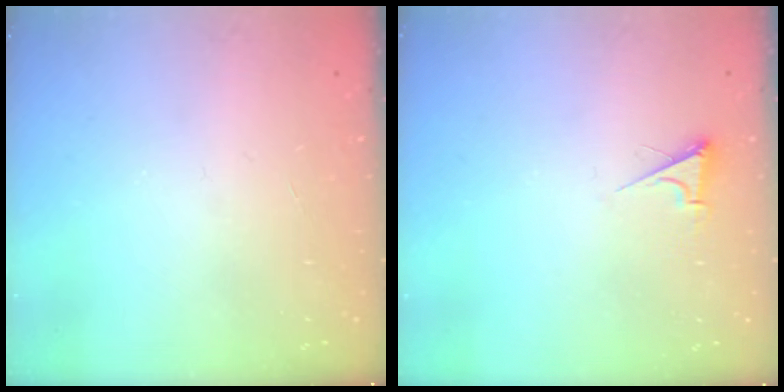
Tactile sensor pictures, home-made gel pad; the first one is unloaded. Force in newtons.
{"total": 3.4, "press": 3.4, "slide": 0.4}